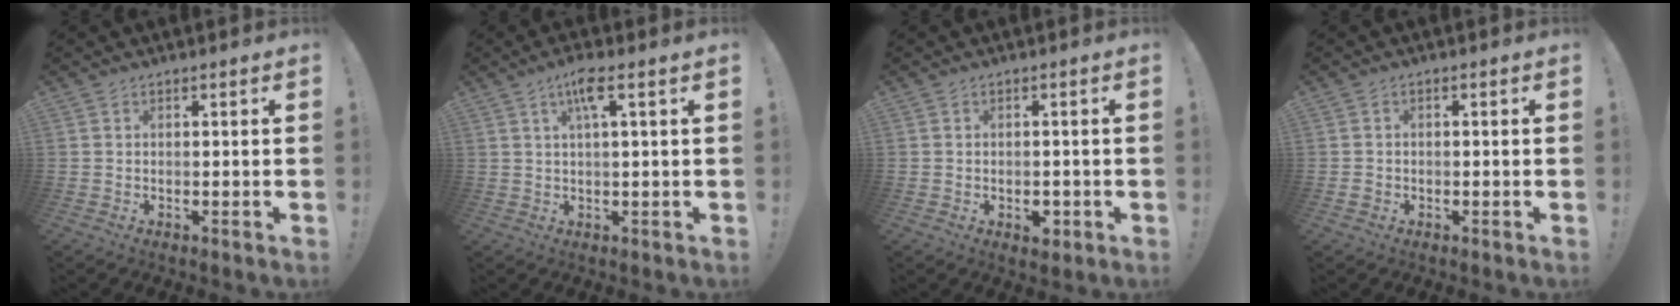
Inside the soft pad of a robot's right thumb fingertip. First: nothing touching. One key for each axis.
{"total": 6.4, "fx": 2.5, "fy": 0.7, "fz": 5.8, "tx": -0.103, "ty": 0.000, "tz": 0.036}
{"total": 3.3, "fx": -1.1, "fy": 2.4, "fz": 2.0, "tx": -0.009, "ty": 0.003, "tz": -0.019}
{"total": 1.6, "fx": -0.8, "fy": 1.3, "fz": 0.6, "tx": -0.008, "ty": 0.005, "tz": -0.015}